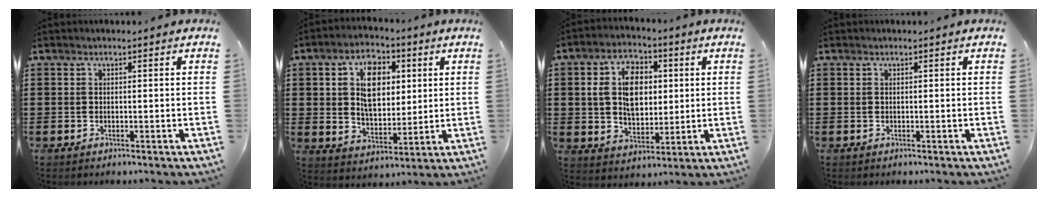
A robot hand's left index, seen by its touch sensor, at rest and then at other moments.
{"total": 8.7, "force": [2.9, 5.4, 6.1], "torque": [-0.113, 0.012, 0.047]}
{"total": 9.0, "force": [1.8, 5.9, 6.5], "torque": [-0.139, 0.012, 0.026]}
{"total": 0.0}